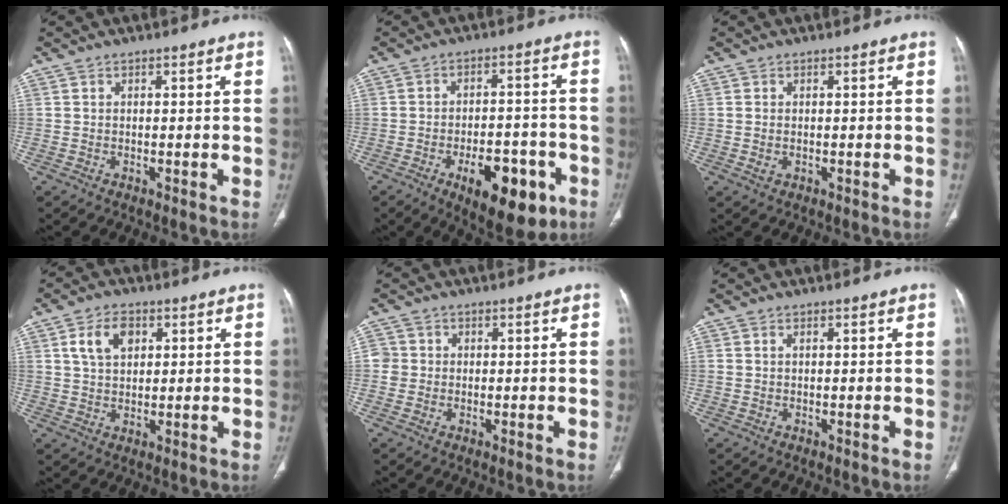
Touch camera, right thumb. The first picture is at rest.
{"total": 14.4, "force": [-6.7, 6.7, 10.9], "torque": [-0.125, 0.028, -0.085]}
{"total": 1.2, "force": [-0.2, 0.8, 0.9], "torque": [-0.025, 0.000, 0.000]}
{"total": 6.5, "force": [2.3, 4.3, 4.3], "torque": [-0.064, -0.002, 0.042]}
{"total": 2.6, "force": [-0.1, 2.6, 0.3], "torque": [0.014, 0.008, -0.002]}
{"total": 0.5, "force": [0.2, 0.3, 0.4], "torque": [-0.011, 0.007, 0.005]}